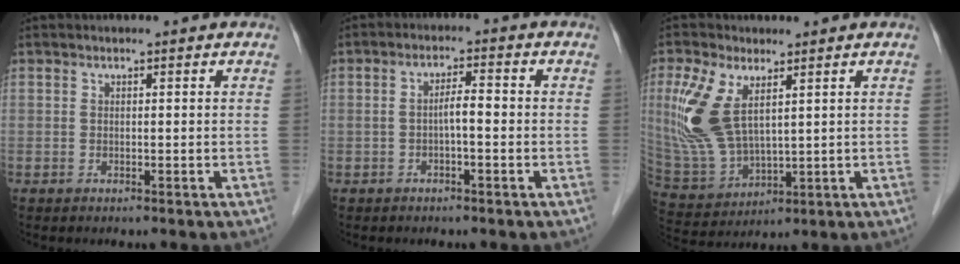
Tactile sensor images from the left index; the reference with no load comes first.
{"total": 3.2, "force": [-0.7, 0.5, 3.1], "torque": [-0.050, 0.010, -0.011]}
{"total": 10.6, "force": [3.6, 4.8, 8.7], "torque": [-0.215, -0.001, 0.085]}